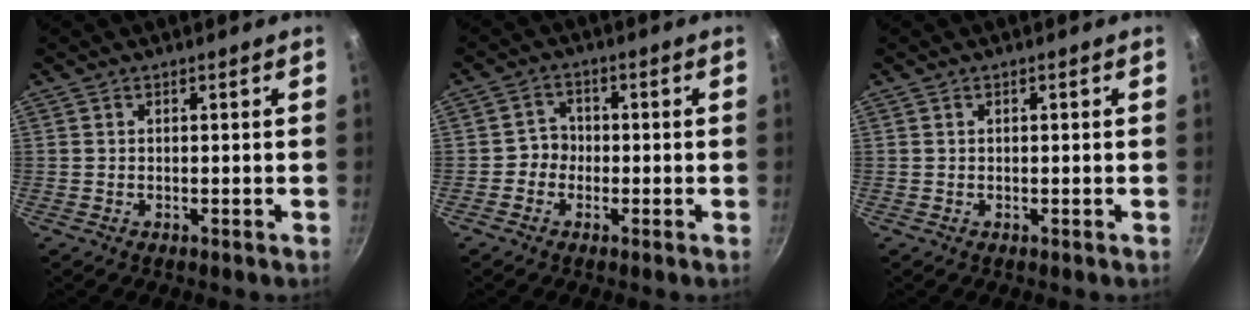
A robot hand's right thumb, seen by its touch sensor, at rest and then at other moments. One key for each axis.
{"total": 3.2, "fx": -0.9, "fy": 2.9, "fz": 0.8, "tx": 0.017, "ty": 0.013, "tz": -0.024}
{"total": 0.7, "fx": 0.3, "fy": 0.3, "fz": 0.6, "tx": -0.008, "ty": 0.003, "tz": 0.004}